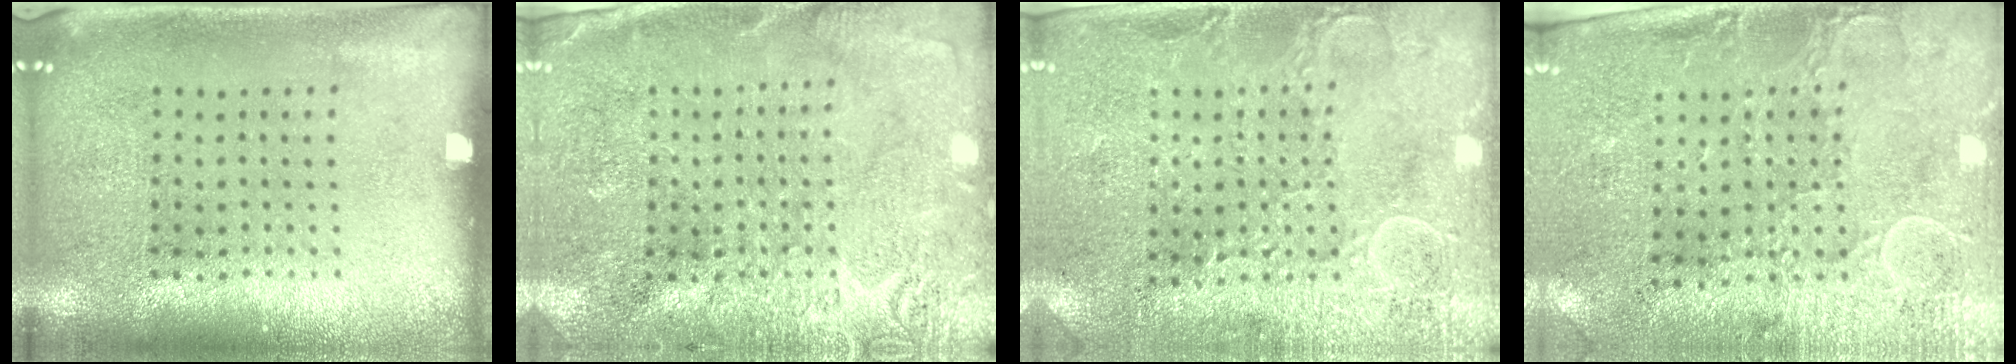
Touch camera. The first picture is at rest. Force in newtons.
{"total": 2.8, "press": 2.8, "slide": 0.3}
{"total": 2.8, "press": 2.7, "slide": 0.7}
{"total": 3.0, "press": 2.5, "slide": 1.6}